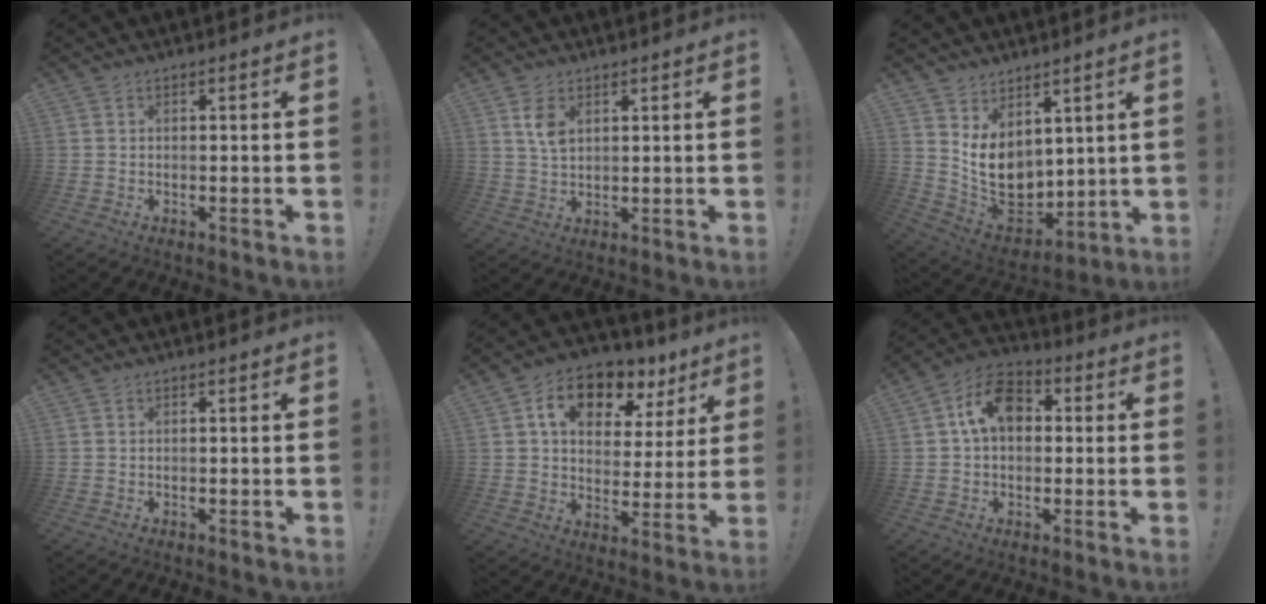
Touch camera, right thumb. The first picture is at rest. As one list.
[{"total": 5.5, "force": [2.5, 3.2, 3.7], "torque": [-0.054, -0.008, 0.043]}, {"total": 11.4, "force": [2.9, 8.7, 6.8], "torque": [-0.113, -0.045, 0.069]}, {"total": 0.0}, {"total": 12.7, "force": [7.0, 7.8, 7.2], "torque": [-0.106, -0.034, 0.124]}, {"total": 12.3, "force": [3.2, 8.6, 8.3], "torque": [-0.130, 0.011, 0.062]}]